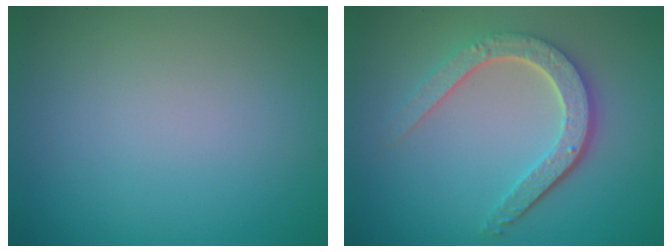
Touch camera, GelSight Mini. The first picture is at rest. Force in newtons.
{"total": 4.7, "press": 3.6, "slide": 3.0}